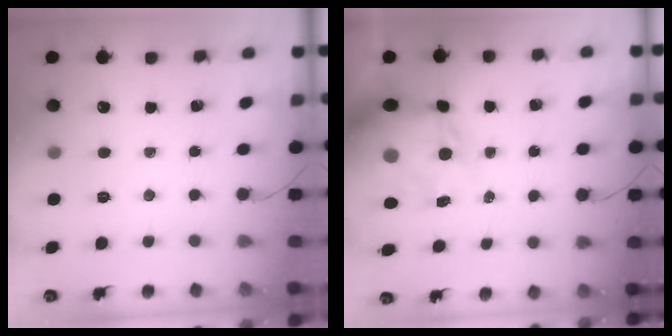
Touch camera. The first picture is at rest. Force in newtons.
{"total": 15.1, "press": 14.7, "slide": 3.6}